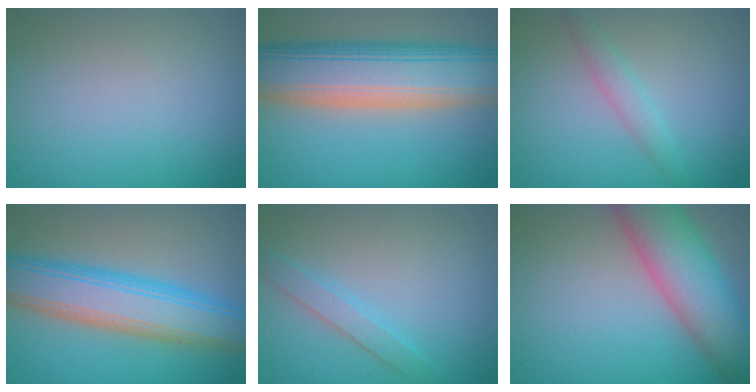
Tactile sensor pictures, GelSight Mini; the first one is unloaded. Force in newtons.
{"total": 13.0, "press": 13.0, "slide": 0.5}
{"total": 1.8, "press": 1.8, "slide": 0.1}
{"total": 8.6, "press": 8.6, "slide": 0.1}
{"total": 1.8, "press": 1.8, "slide": 0.0}
{"total": 9.3, "press": 9.3, "slide": 0.6}